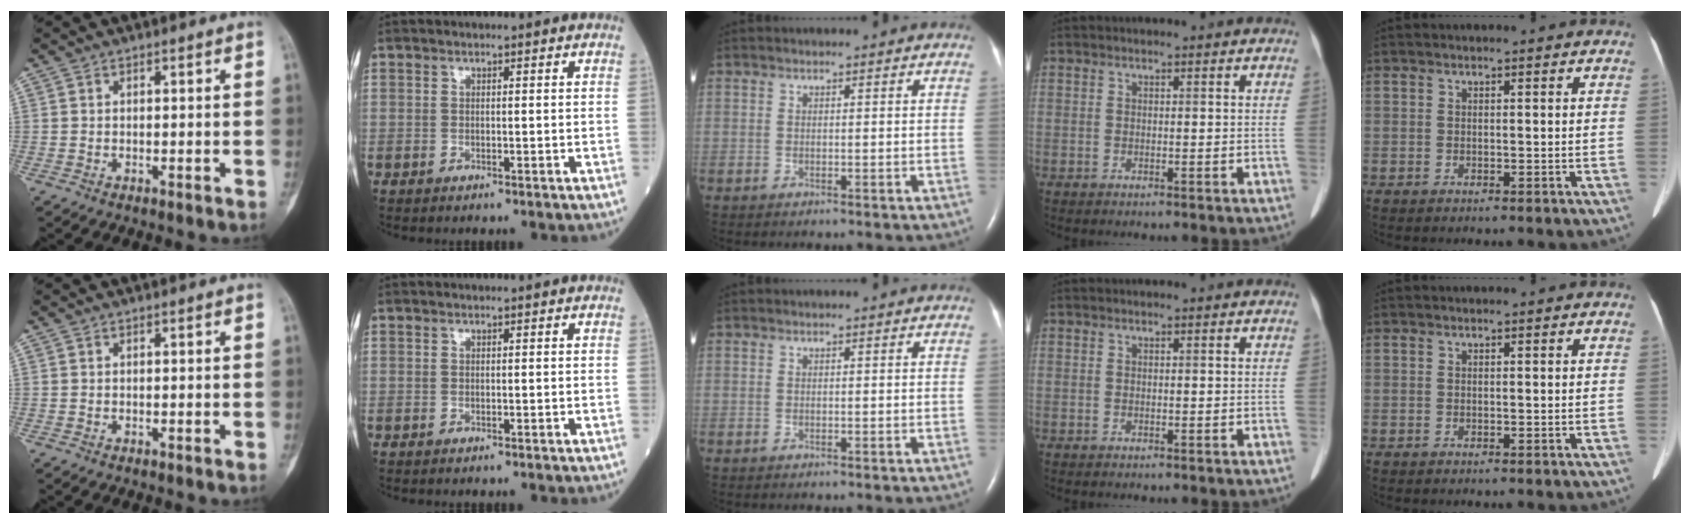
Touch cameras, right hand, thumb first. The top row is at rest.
{}